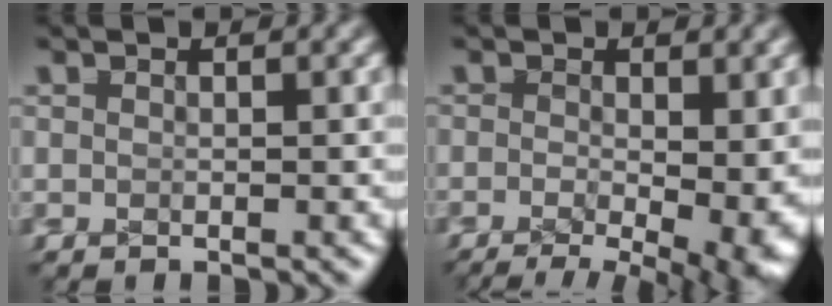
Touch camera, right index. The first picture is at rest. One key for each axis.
{"total": 8.7, "fx": -4.1, "fy": 4.1, "fz": 6.5, "tx": -0.081, "ty": -0.052, "tz": -0.040}